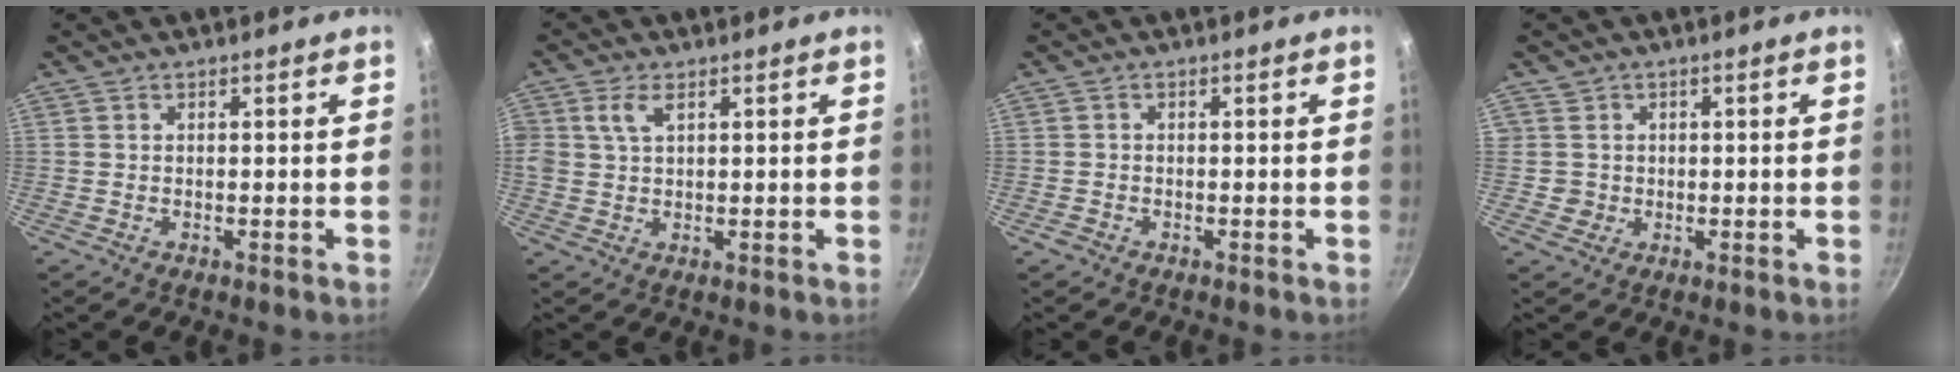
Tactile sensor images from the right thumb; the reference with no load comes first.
{"total": 3.8, "force": [1.6, 2.0, 2.8], "torque": [-0.058, 0.003, 0.036]}
{"total": 1.1, "force": [-0.7, 0.8, 0.3], "torque": [-0.005, 0.001, -0.015]}
{"total": 2.7, "force": [0.4, 2.6, -0.3], "torque": [0.029, 0.004, 0.006]}